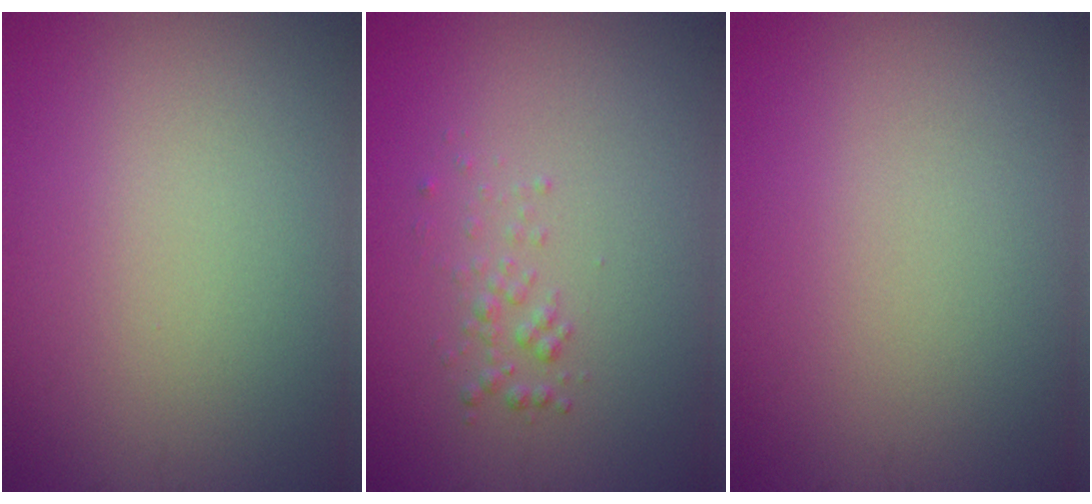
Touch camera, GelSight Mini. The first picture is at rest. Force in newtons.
{"total": 1.1, "press": 1.1, "slide": 0.1}
{"total": 0.0}